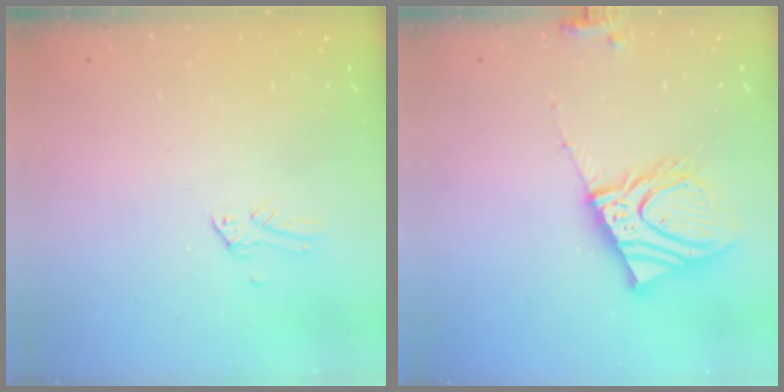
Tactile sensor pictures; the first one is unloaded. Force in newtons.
{"total": 15.9, "press": 15.6, "slide": 3.0}